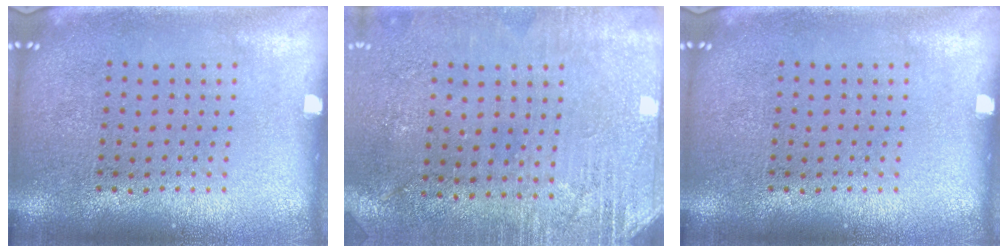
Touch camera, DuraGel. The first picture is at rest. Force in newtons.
{"total": 2.8, "press": 2.5, "slide": 1.2}
{"total": 0.0}